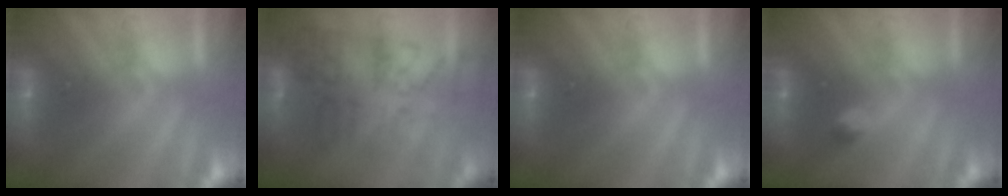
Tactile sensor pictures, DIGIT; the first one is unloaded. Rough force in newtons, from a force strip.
{"total": 4.4}
{"total": 0.0}
{"total": 2.4}